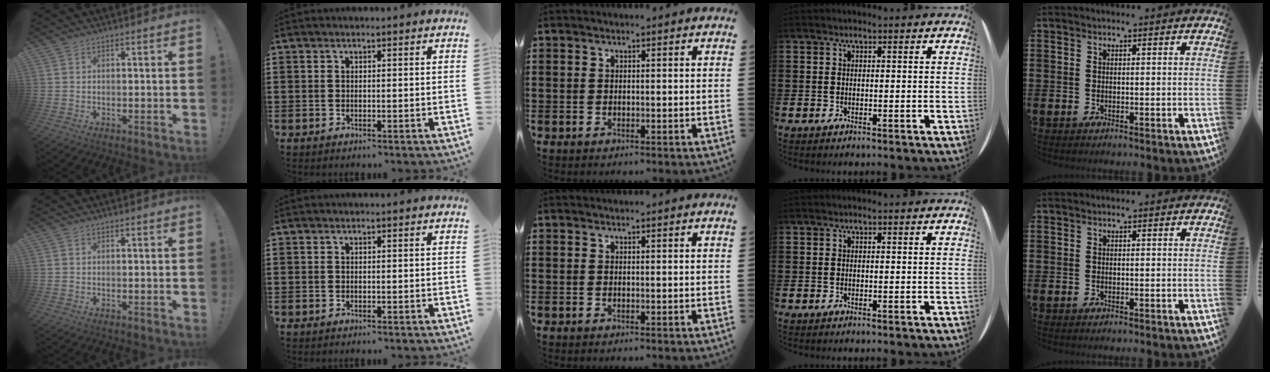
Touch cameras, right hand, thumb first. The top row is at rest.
{}